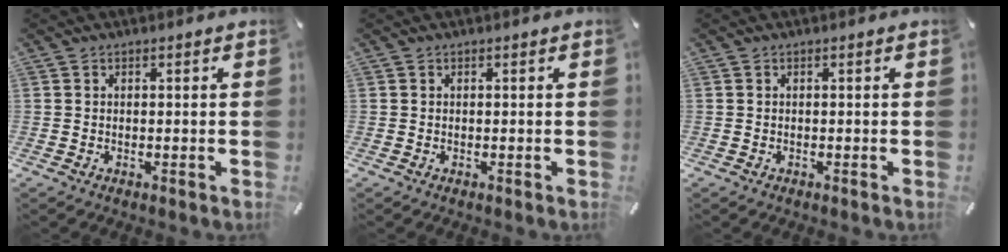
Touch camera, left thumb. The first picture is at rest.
{"total": 0.0}
{"total": 0.0}